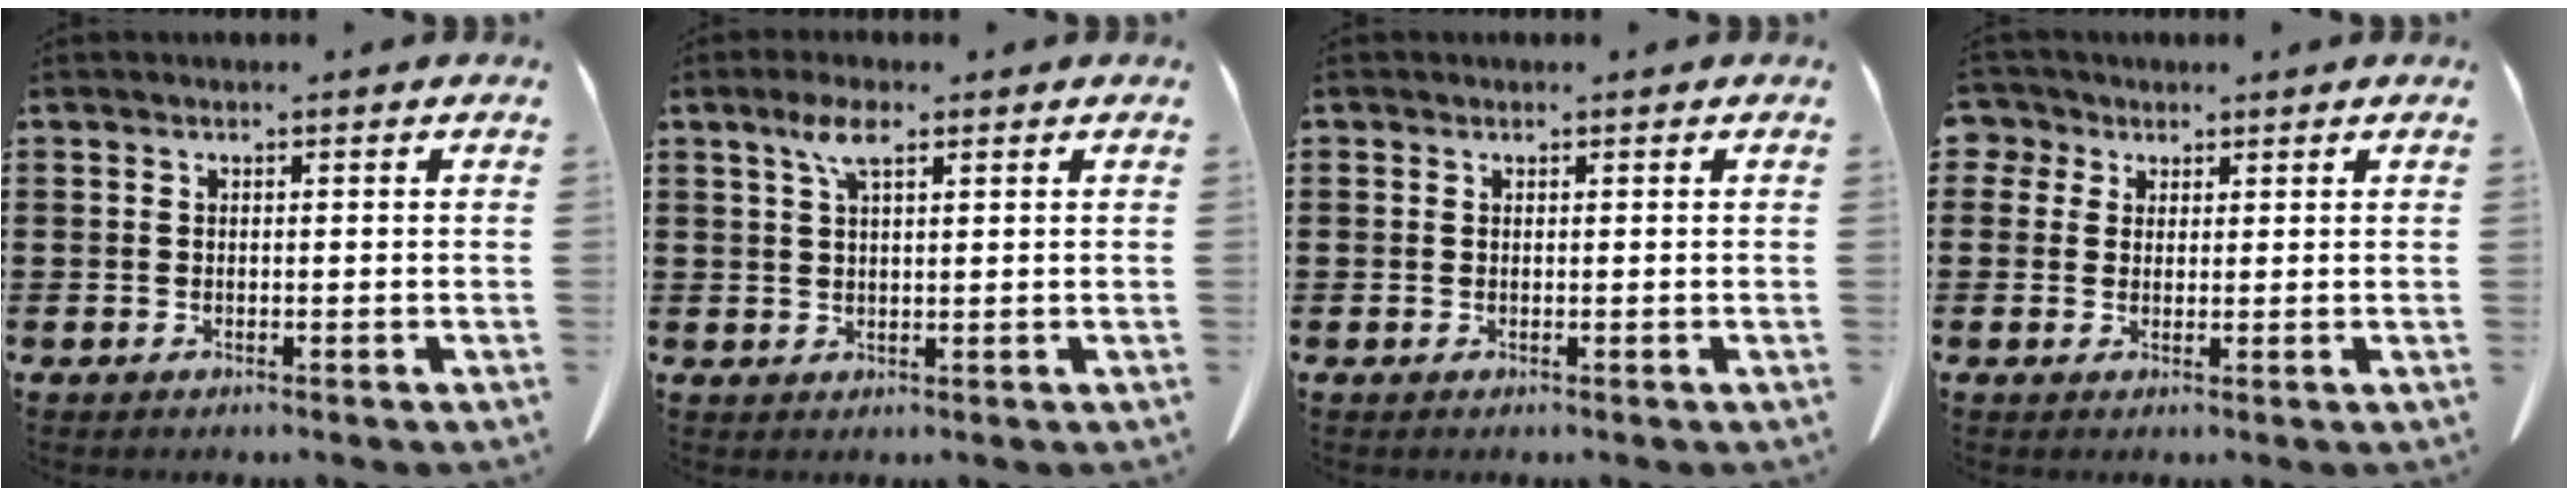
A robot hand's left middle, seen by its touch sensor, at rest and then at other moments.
{"total": 4.6, "force": [2.4, 1.4, 3.6], "torque": [-0.080, 0.008, 0.041]}
{"total": 0.0}
{"total": 3.0, "force": [1.8, 2.4, 0.4], "torque": [-0.014, 0.007, 0.032]}